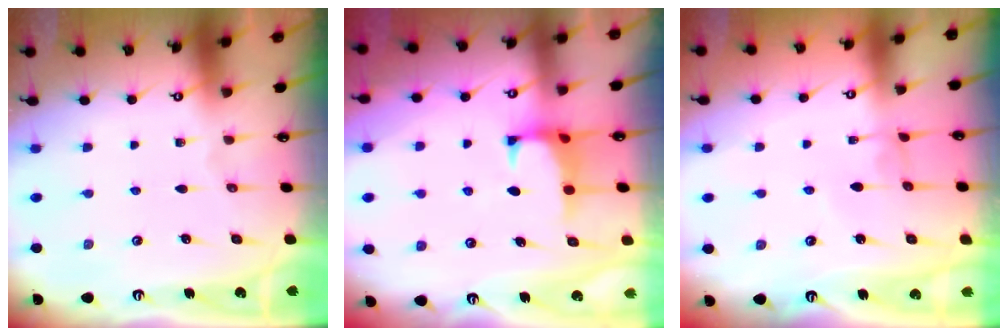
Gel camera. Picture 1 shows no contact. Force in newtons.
{"total": 0.8, "press": 0.6, "slide": 0.5}
{"total": 3.6, "press": 3.6, "slide": 0.1}